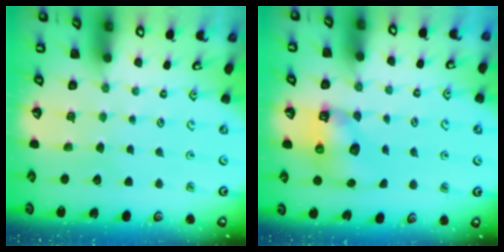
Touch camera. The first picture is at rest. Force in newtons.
{"total": 6.9, "press": 6.8, "slide": 1.0}